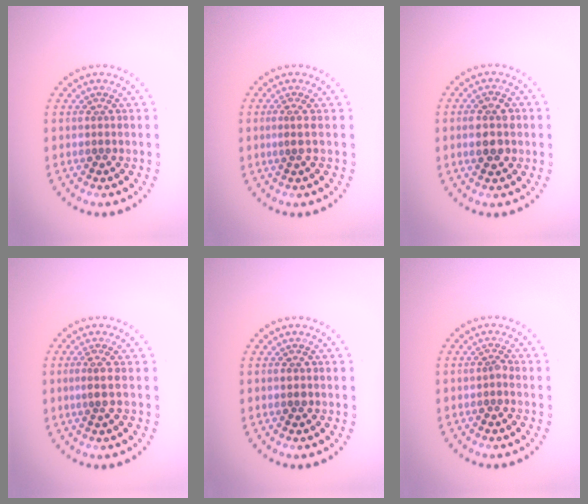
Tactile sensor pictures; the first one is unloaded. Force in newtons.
{"total": 0.8, "press": 0.4, "slide": 0.7}
{"total": 3.7, "press": 3.7, "slide": 0.2}
{"total": 1.3, "press": 0.8, "slide": 0.9}
{"total": 0.9, "press": 0.9, "slide": 0.1}
{"total": 0.6, "press": 0.5, "slide": 0.4}